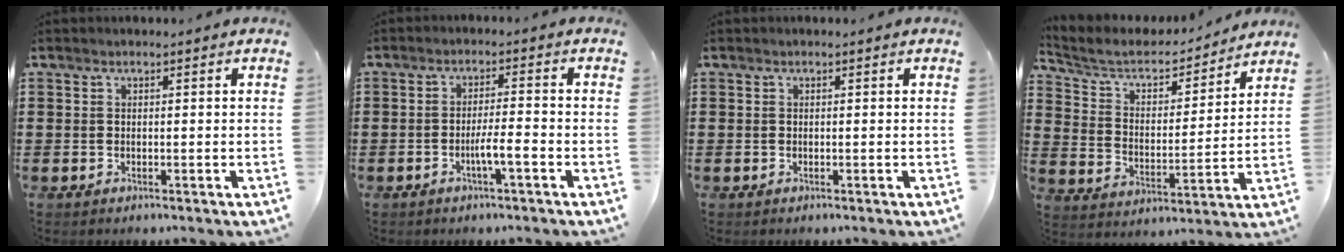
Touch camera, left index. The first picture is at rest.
{"total": 3.9, "force": [-1.8, 0.2, 3.4], "torque": [-0.066, -0.003, -0.037]}
{"total": 0.0}
{"total": 5.6, "force": [4.8, 2.3, 1.9], "torque": [-0.066, -0.033, 0.076]}